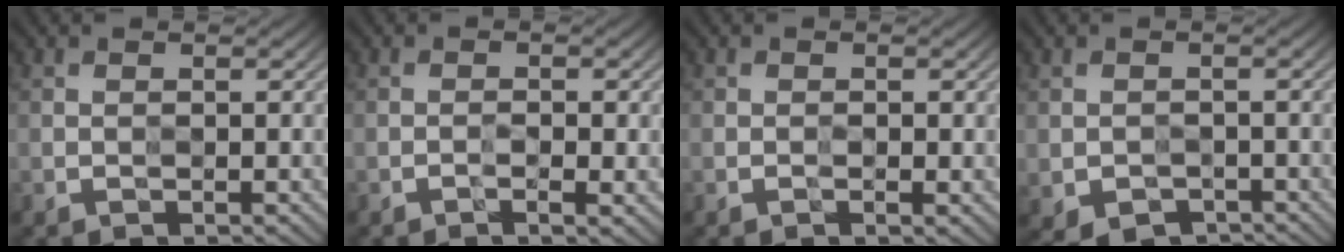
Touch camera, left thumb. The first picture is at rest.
{"total": 1.3, "force": [-0.6, 0.1, 1.2], "torque": [-0.022, -0.003, -0.011]}
{"total": 1.2, "force": [-0.1, 0.6, 1.0], "torque": [-0.015, -0.004, -0.002]}
{"total": 2.8, "force": [-1.9, 1.7, 1.2], "torque": [-0.025, -0.012, -0.028]}